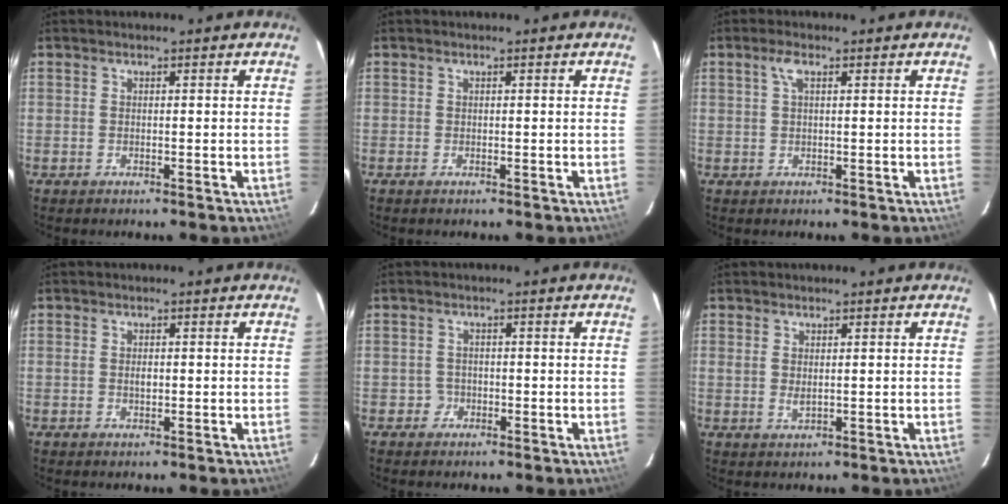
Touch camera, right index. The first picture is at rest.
{"total": 0.0}
{"total": 2.1, "force": [0.9, 0.7, 1.8], "torque": [-0.039, 0.007, 0.018]}
{"total": 1.3, "force": [-0.1, 0.8, 1.0], "torque": [-0.018, 0.001, -0.002]}
{"total": 1.8, "force": [-0.8, 1.6, -0.1], "torque": [0.002, 0.006, -0.011]}
{"total": 1.6, "force": [0.3, 0.8, 1.4], "torque": [-0.028, -0.003, 0.007]}